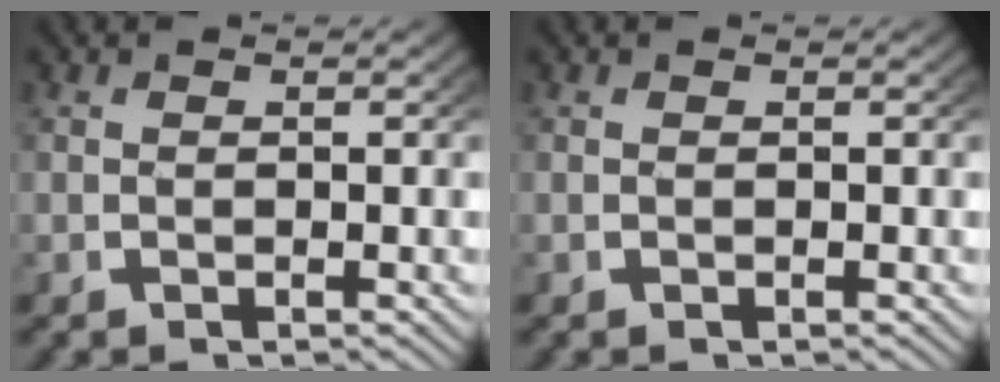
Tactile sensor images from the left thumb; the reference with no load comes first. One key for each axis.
{"total": 0.0}